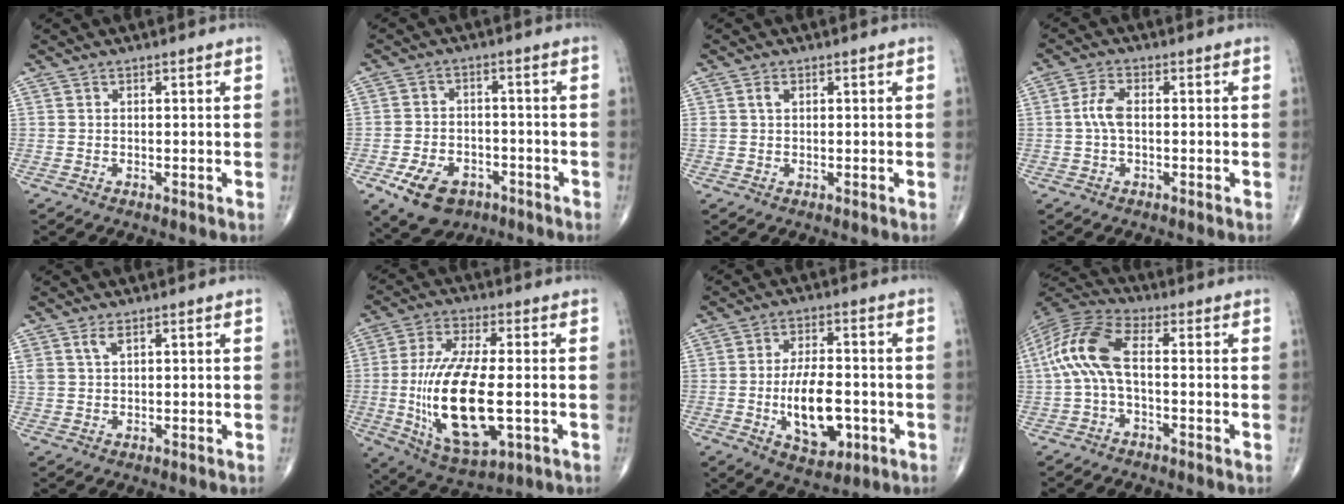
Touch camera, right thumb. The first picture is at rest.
{"total": 10.2, "force": [-5.4, 6.8, 5.4], "torque": [-0.083, 0.027, -0.080]}
{"total": 1.5, "force": [0.6, 0.9, 1.0], "torque": [-0.020, 0.003, 0.012]}
{"total": 4.0, "force": [-0.1, 1.9, 3.5], "torque": [-0.083, 0.009, -0.005]}
{"total": 2.5, "force": [1.5, 1.1, 1.8], "torque": [-0.039, 0.000, 0.035]}
{"total": 19.1, "force": [-2.5, 7.5, 17.4], "torque": [-0.347, -0.007, -0.029]}
{"total": 12.2, "force": [-2.7, 6.2, 10.1], "torque": [-0.152, 0.010, -0.036]}
{"total": 11.3, "force": [-0.2, 4.8, 10.2], "torque": [-0.229, 0.036, -0.012]}